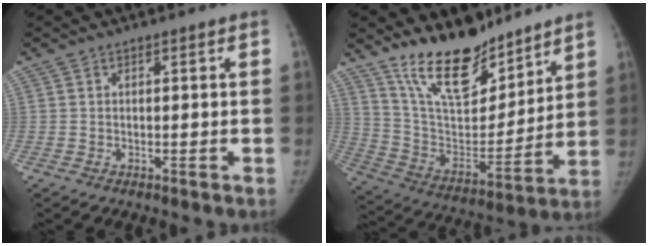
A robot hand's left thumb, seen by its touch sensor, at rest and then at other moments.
{"total": 19.2, "force": [14.7, 7.6, 9.7], "torque": [-0.121, -0.096, 0.265]}